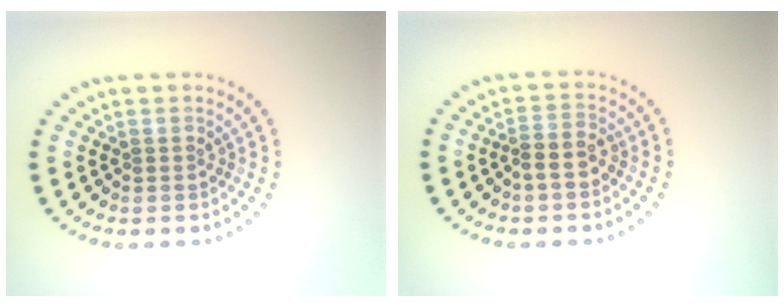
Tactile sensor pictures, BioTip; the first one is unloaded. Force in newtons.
{"total": 1.6, "press": 1.4, "slide": 0.7}